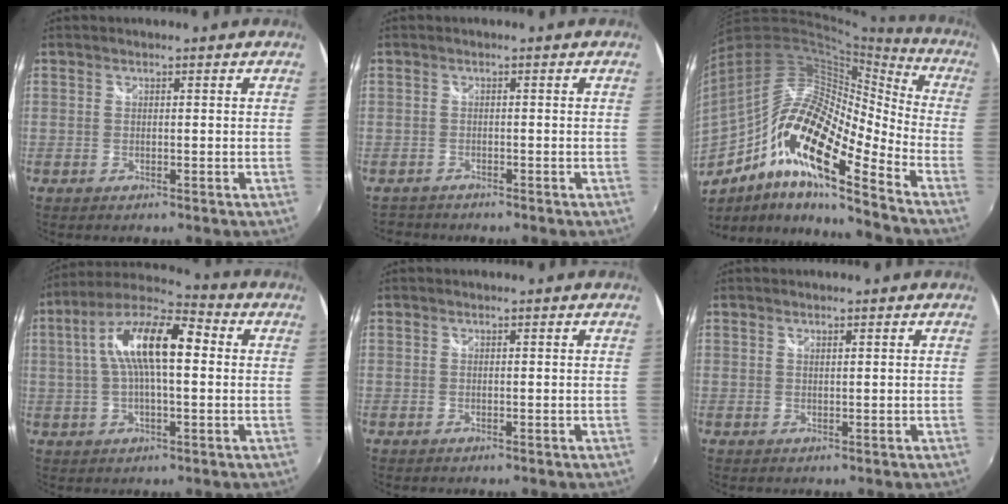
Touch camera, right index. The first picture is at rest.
{"total": 1.9, "force": [-1.7, 0.9, -0.3], "torque": [-0.004, 0.002, -0.033]}
{"total": 21.1, "force": [-9.1, 5.5, 18.2], "torque": [-0.313, -0.015, -0.187]}
{"total": 14.8, "force": [2.1, 5.3, 13.7], "torque": [-0.248, 0.026, 0.025]}
{"total": 0.0}
{"total": 0.6, "force": [0.4, 0.1, 0.4], "torque": [-0.005, 0.001, 0.007]}